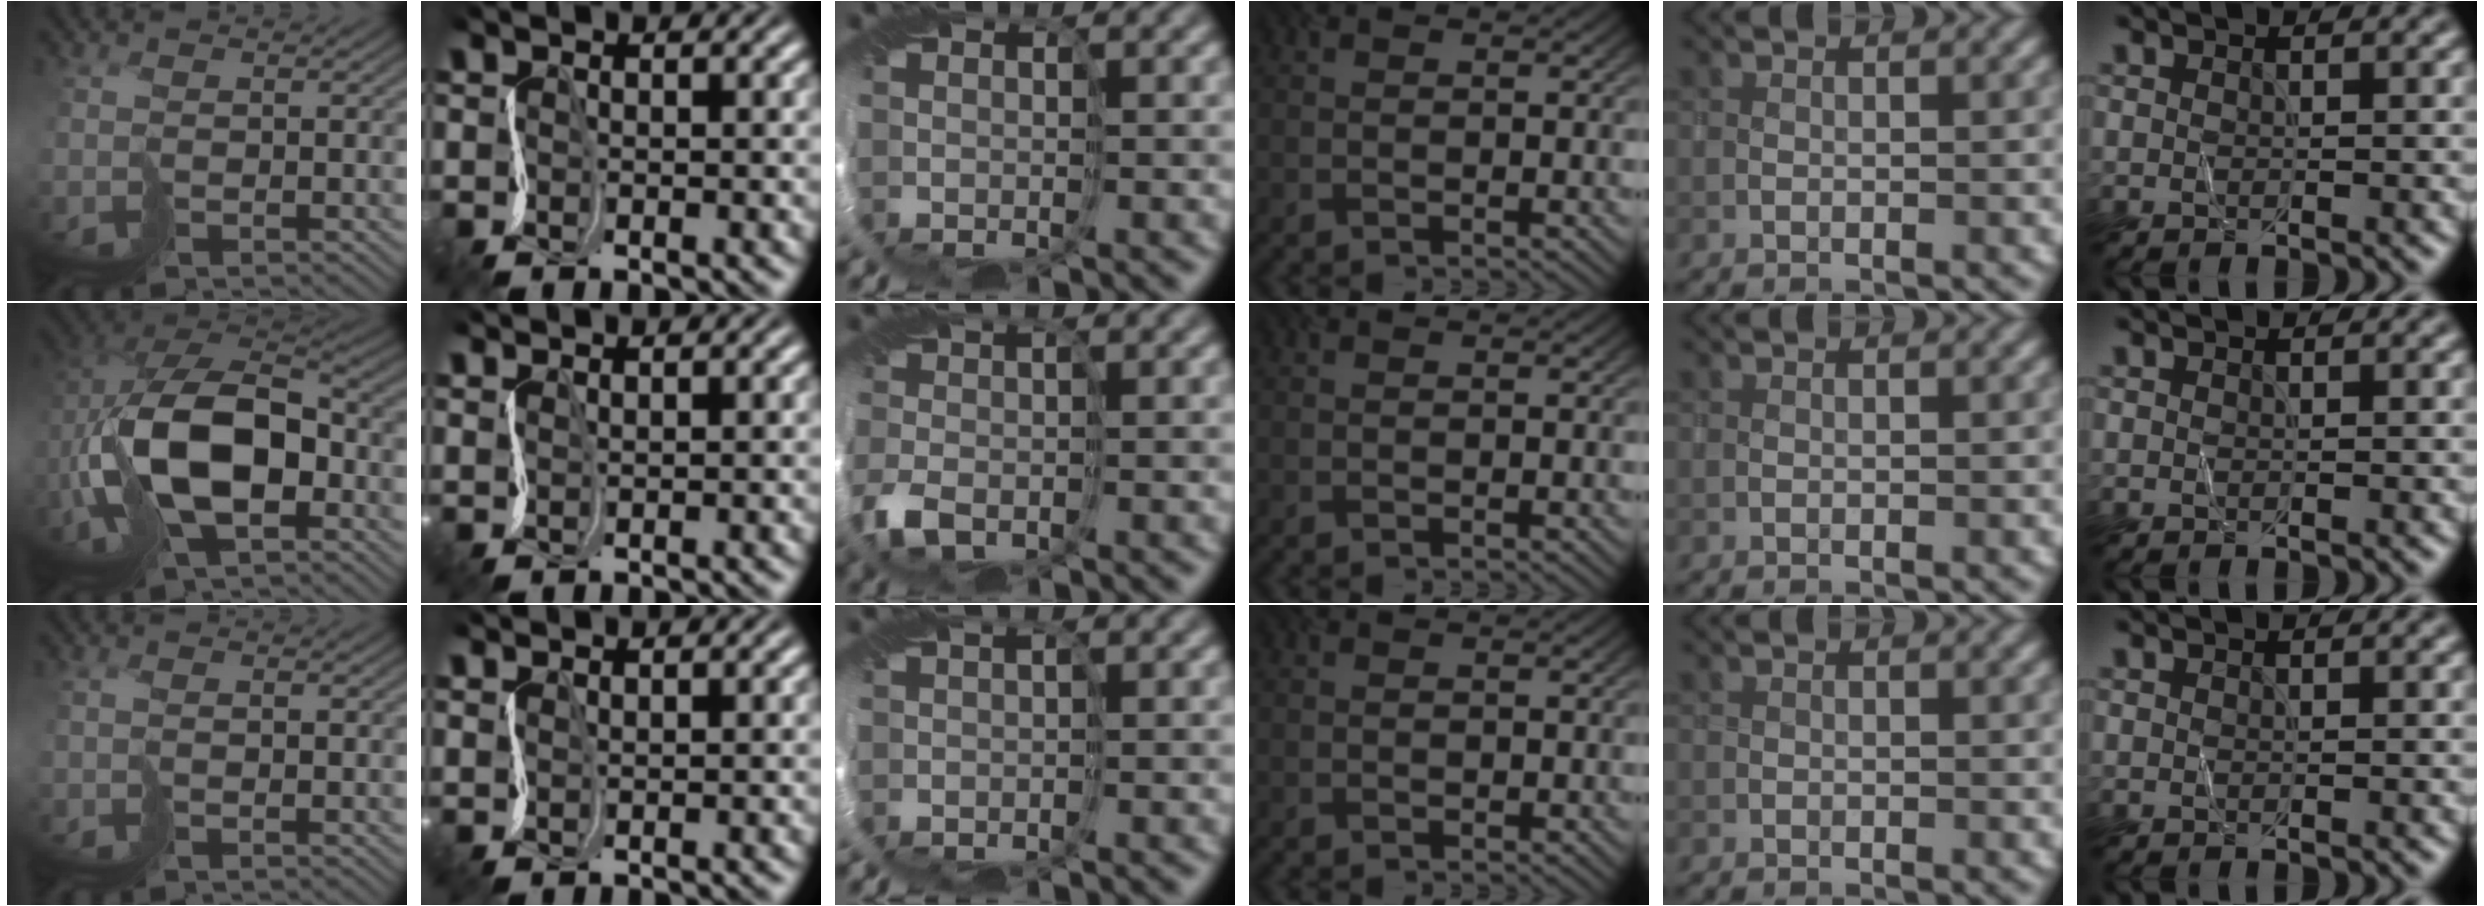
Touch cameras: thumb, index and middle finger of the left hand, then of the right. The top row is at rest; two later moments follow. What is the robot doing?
{"motion": "cut", "object": "receipt paper"}